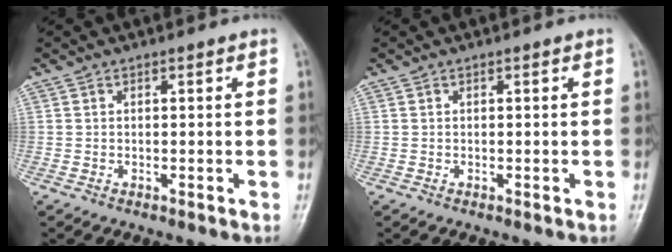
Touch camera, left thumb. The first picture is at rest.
{"total": 0.0}